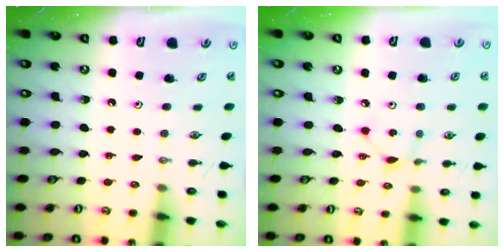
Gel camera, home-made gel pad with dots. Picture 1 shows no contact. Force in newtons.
{"total": 3.1, "press": 3.1, "slide": 0.4}